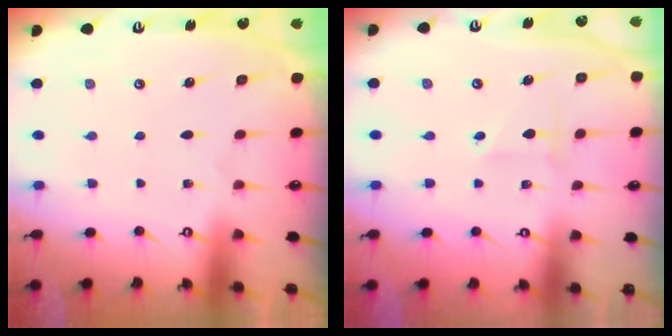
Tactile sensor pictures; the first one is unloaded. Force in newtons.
{"total": 2.1, "press": 2.1, "slide": 0.3}